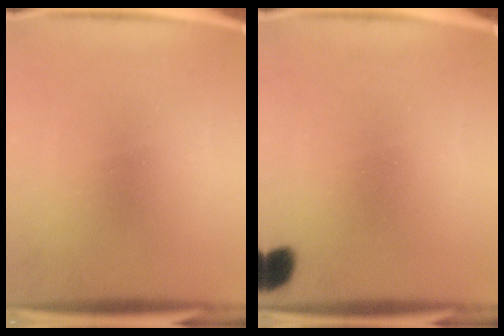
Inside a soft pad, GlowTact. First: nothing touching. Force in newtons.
{"total": 3.8}